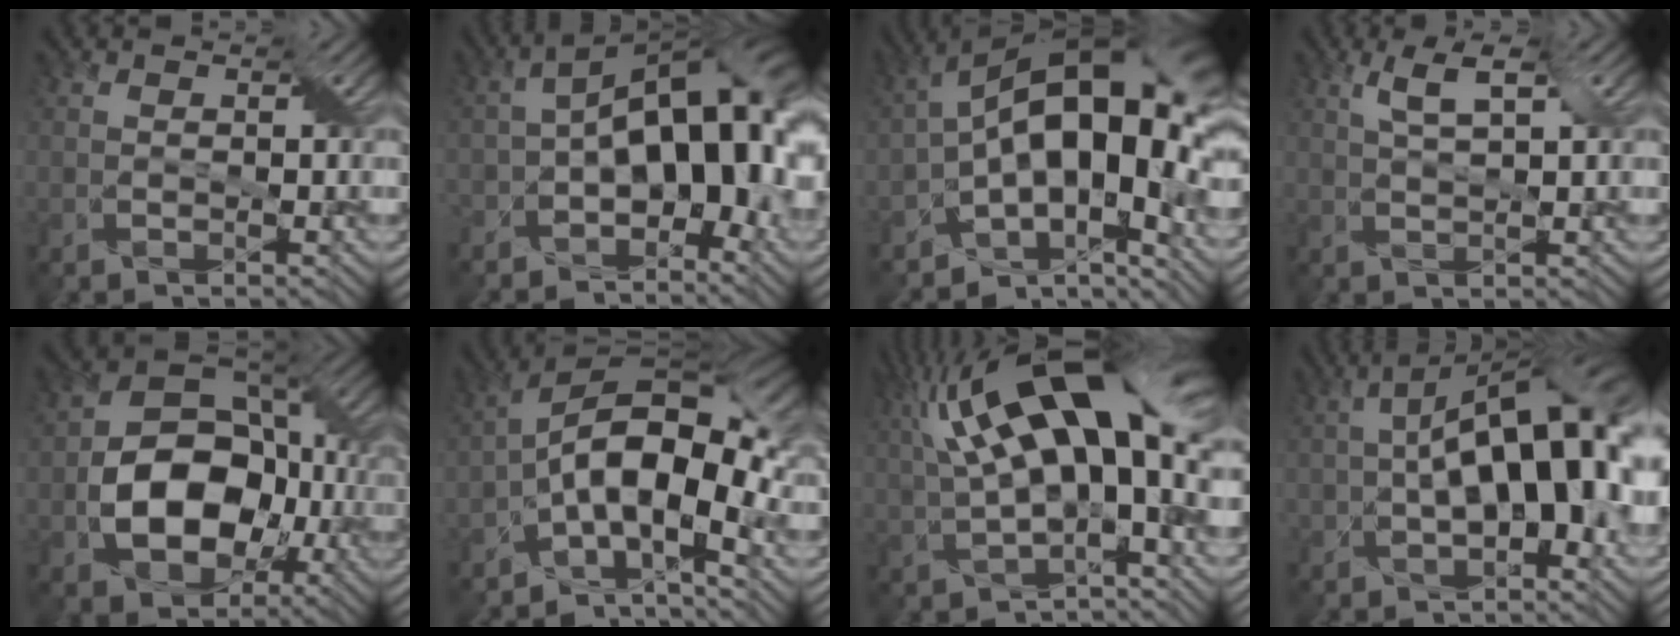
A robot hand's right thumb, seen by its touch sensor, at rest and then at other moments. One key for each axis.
{"total": 15.3, "fx": -3.3, "fy": 7.5, "fz": 12.9, "tx": -0.191, "ty": -0.003, "tz": -0.053}
{"total": 16.8, "fx": -2.4, "fy": 8.6, "fz": 14.3, "tx": -0.208, "ty": 0.013, "tz": -0.047}
{"total": 3.1, "fx": 2.0, "fy": -0.1, "fz": 2.4, "tx": -0.057, "ty": 0.007, "tz": 0.035}
{"total": 12.4, "fx": -2.7, "fy": 8.8, "fz": 8.2, "tx": -0.148, "ty": -0.018, "tz": -0.053}
{"total": 13.4, "fx": -4.5, "fy": 5.9, "fz": 11.1, "tx": -0.175, "ty": 0.007, "tz": -0.093}
{"total": 17.3, "fx": 4.1, "fy": 6.5, "fz": 15.5, "tx": -0.267, "ty": 0.019, "tz": 0.073}
{"total": 13.9, "fx": -0.9, "fy": 6.7, "fz": 12.2, "tx": -0.179, "ty": 0.005, "tz": -0.015}